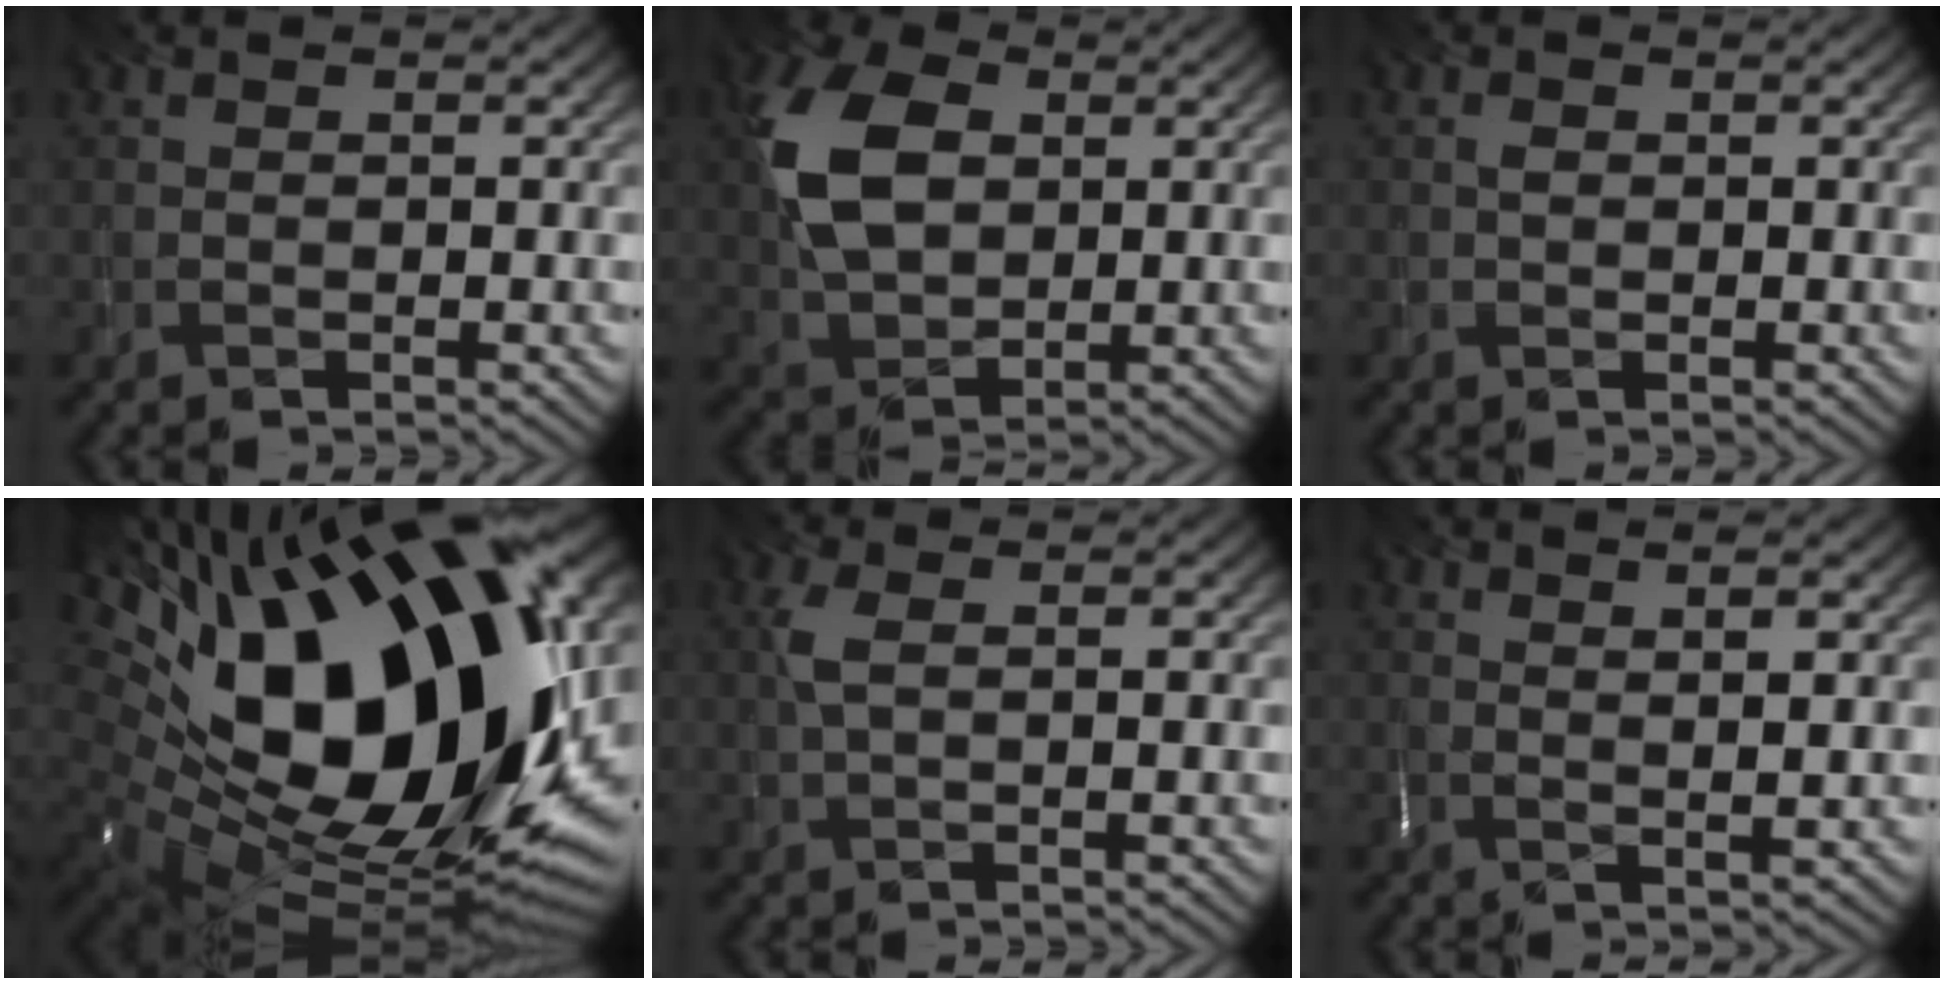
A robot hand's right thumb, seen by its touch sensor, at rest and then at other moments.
{"total": 10.0, "force": [2.2, 6.4, 7.3], "torque": [-0.189, 0.012, 0.040]}
{"total": 0.8, "force": [0.0, 0.5, 0.5], "torque": [-0.014, 0.001, -0.001]}
{"total": 22.1, "force": [4.4, 13.0, 17.3], "torque": [-0.348, -0.016, 0.090]}
{"total": 2.6, "force": [0.5, 0.9, 2.4], "torque": [-0.065, 0.007, 0.010]}
{"total": 2.5, "force": [1.5, 0.1, 2.1], "torque": [-0.040, 0.000, 0.028]}